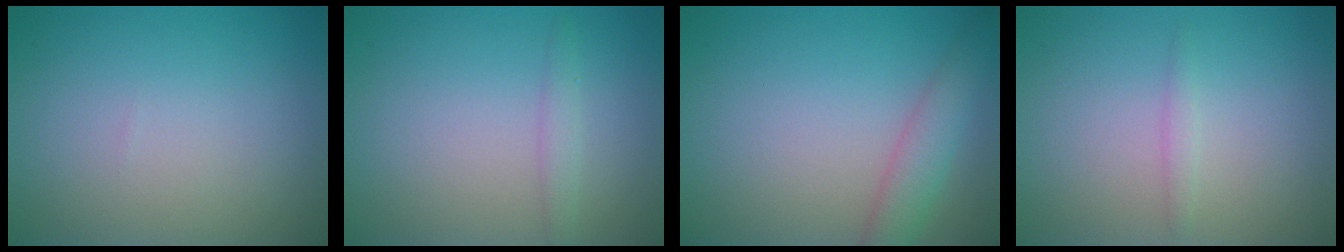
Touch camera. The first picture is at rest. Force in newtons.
{"total": 1.3, "press": 1.3, "slide": 0.1}
{"total": 3.0, "press": 3.0, "slide": 0.1}
{"total": 0.7, "press": 0.7, "slide": 0.0}